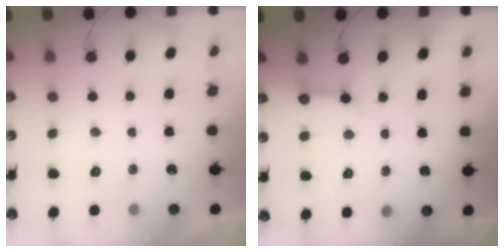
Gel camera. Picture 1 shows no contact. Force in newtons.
{"total": 5.1, "press": 5.1, "slide": 0.6}